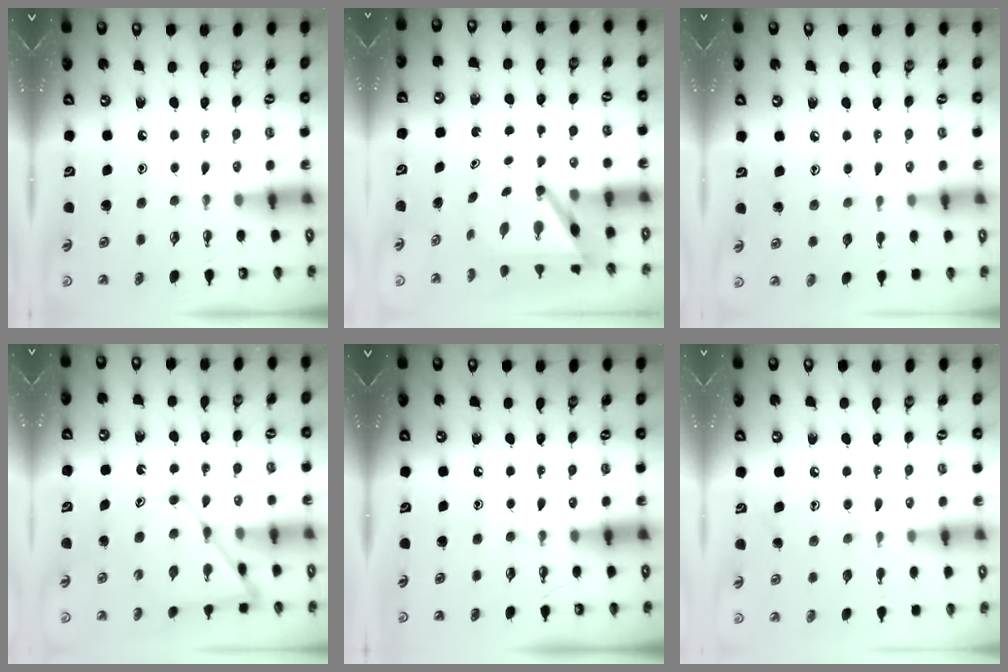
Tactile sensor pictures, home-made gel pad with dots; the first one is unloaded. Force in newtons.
{"total": 5.5, "press": 5.5, "slide": 0.6}
{"total": 6.3, "press": 6.3, "slide": 0.3}
{"total": 12.3, "press": 12.3, "slide": 1.1}
{"total": 0.0}
{"total": 8.2, "press": 8.2, "slide": 0.6}